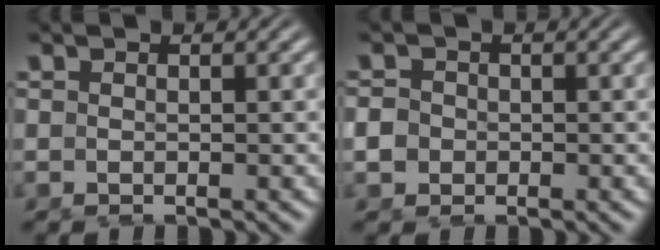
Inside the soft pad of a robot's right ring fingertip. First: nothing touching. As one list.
[{"total": 1.6, "force": [-0.4, 1.5, 0.4], "torque": [-0.018, -0.008, -0.005]}]